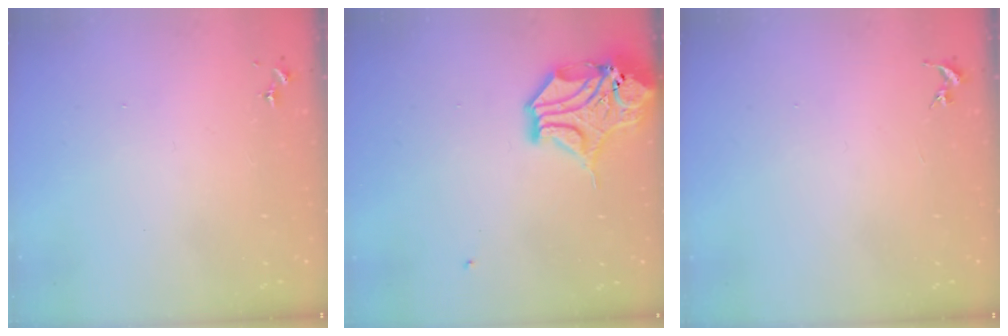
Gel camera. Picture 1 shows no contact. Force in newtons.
{"total": 14.3, "press": 14.1, "slide": 2.1}
{"total": 0.0}